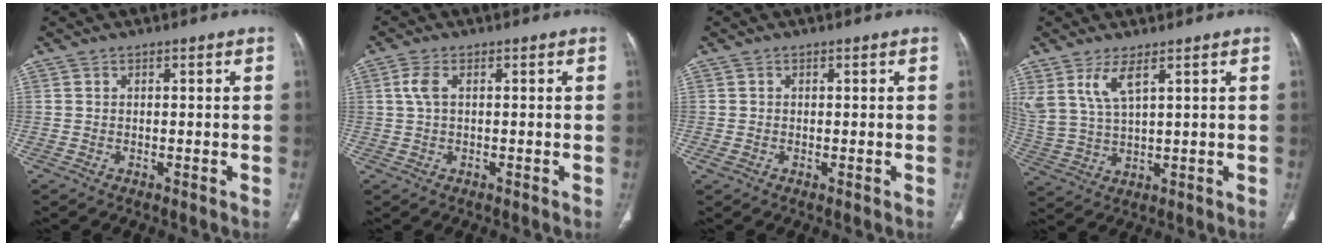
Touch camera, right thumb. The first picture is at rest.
{"total": 2.8, "force": [0.5, 1.5, 2.3], "torque": [-0.068, 0.009, 0.008]}
{"total": 1.1, "force": [-0.3, 0.7, 0.8], "torque": [-0.019, -0.001, -0.004]}
{"total": 7.2, "force": [4.0, 2.3, 5.5], "torque": [-0.123, -0.019, 0.094]}